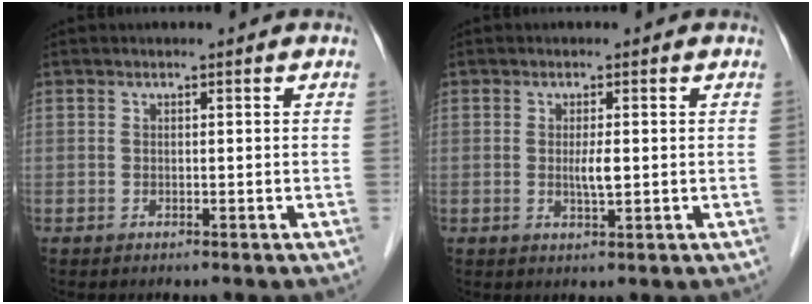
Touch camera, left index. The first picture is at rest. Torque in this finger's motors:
{"motor_torque": [0.44, 0.19, 0.08, 0.07]}